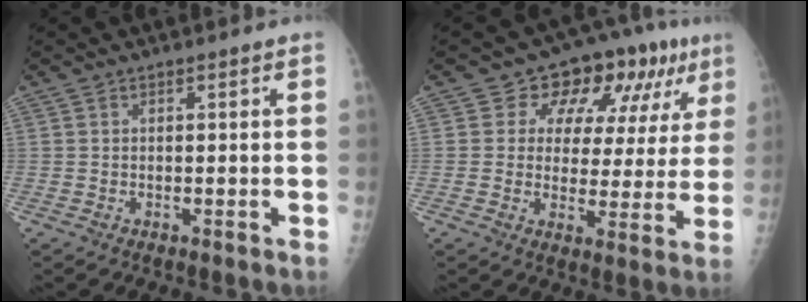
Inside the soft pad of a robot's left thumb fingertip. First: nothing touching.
{"total": 14.3, "force": [7.4, 8.7, 8.5], "torque": [-0.055, -0.013, 0.098]}